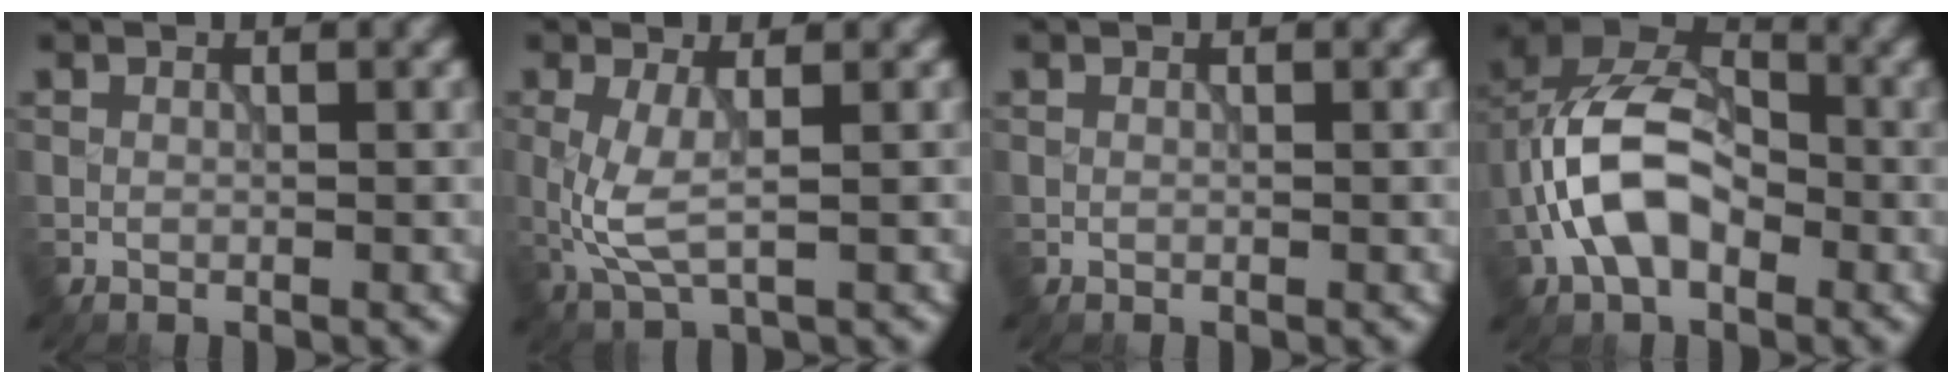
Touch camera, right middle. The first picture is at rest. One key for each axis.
{"total": 3.6, "fx": 0.1, "fy": 1.1, "fz": 3.4, "tx": -0.090, "ty": -0.008, "tz": 0.001}
{"total": 0.0}
{"total": 8.5, "fx": -2.0, "fy": 5.2, "fz": 6.4, "tx": -0.124, "ty": 0.020, "tz": -0.046}